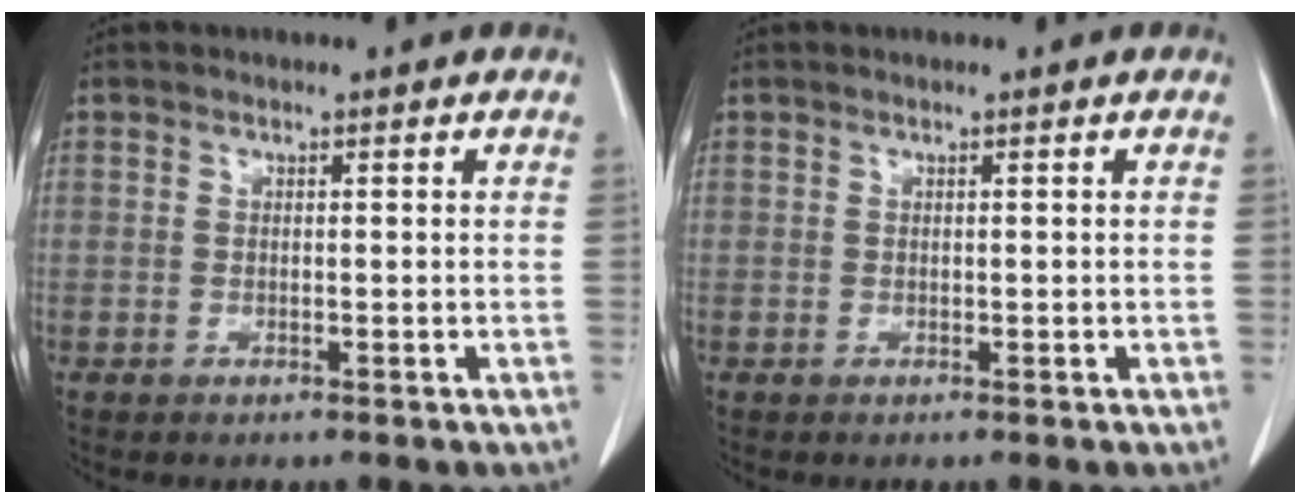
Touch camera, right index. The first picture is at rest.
{"total": 0.0}